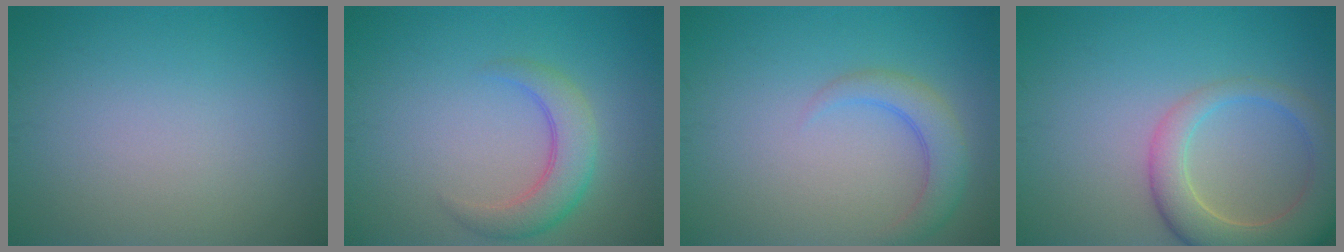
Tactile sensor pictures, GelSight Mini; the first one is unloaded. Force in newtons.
{"total": 3.8, "press": 3.8, "slide": 0.1}
{"total": 2.8, "press": 2.8, "slide": 0.3}
{"total": 6.4, "press": 6.4, "slide": 0.7}